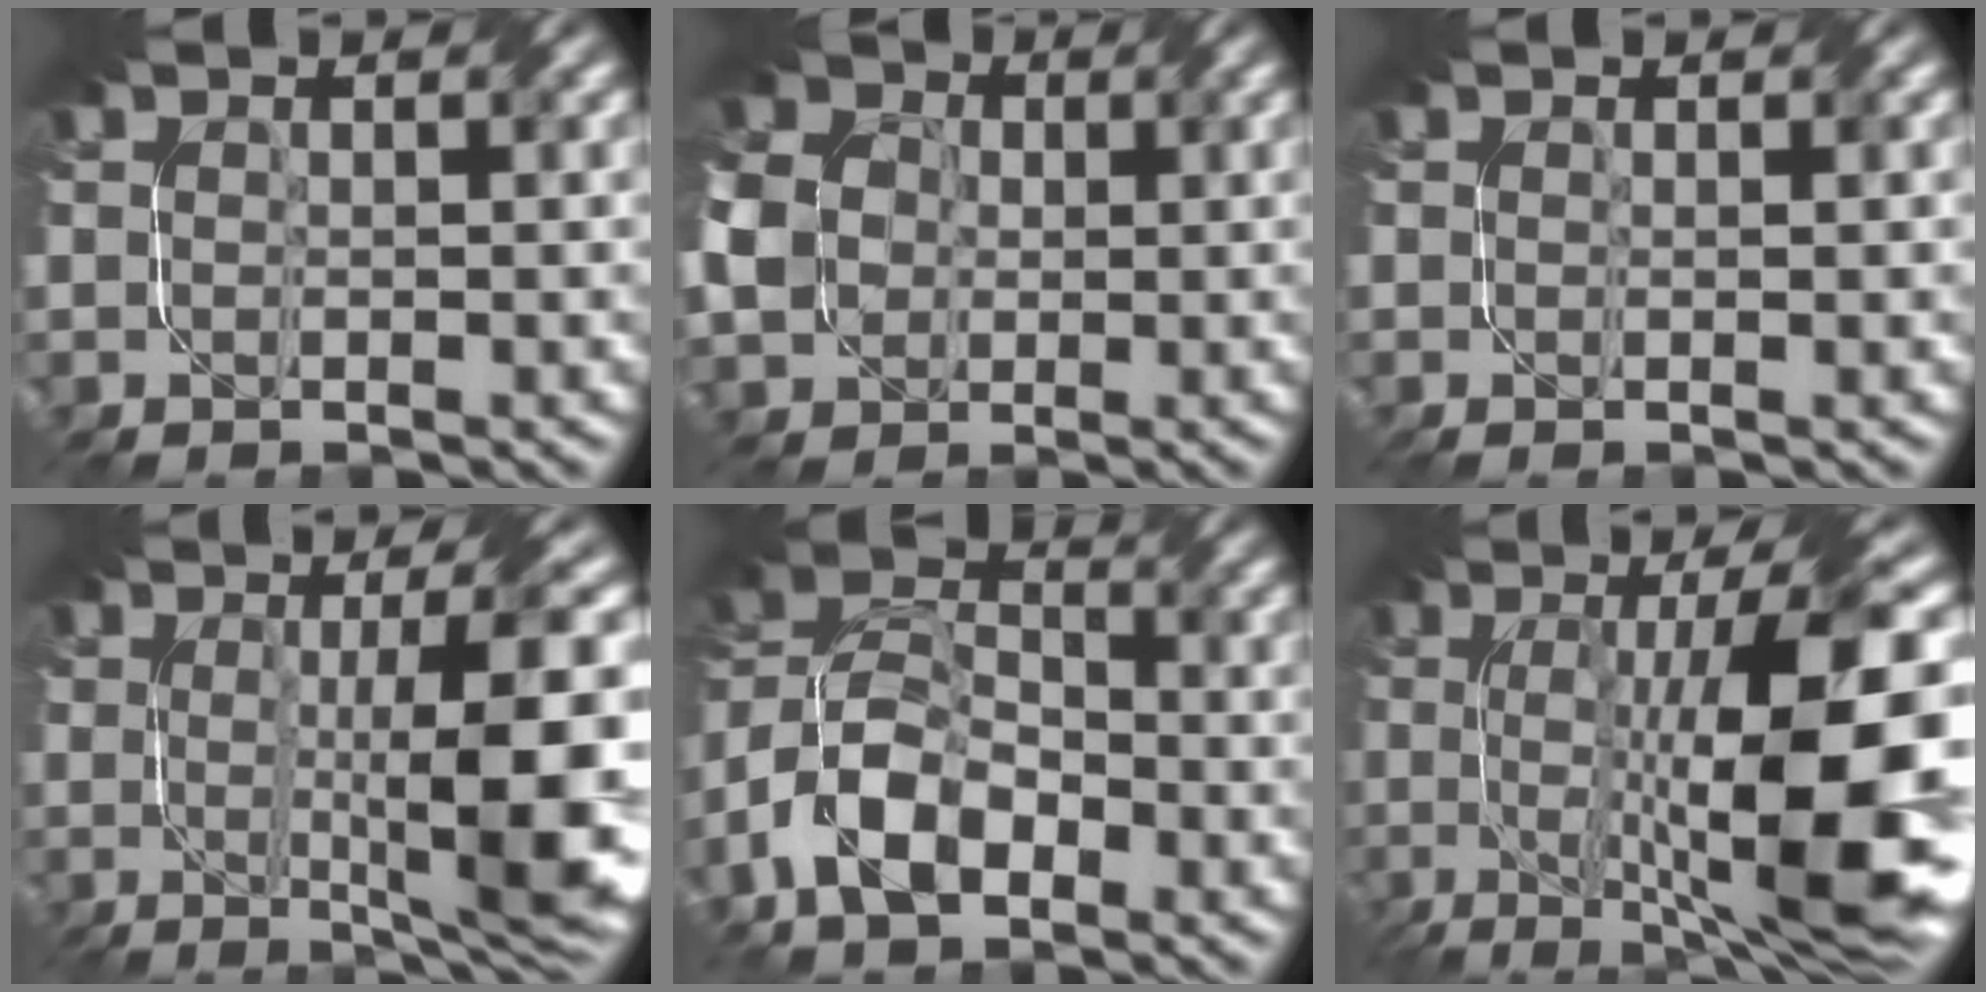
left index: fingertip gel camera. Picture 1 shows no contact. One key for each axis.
{"total": 7.4, "fx": 0.1, "fy": 6.4, "fz": 3.8, "tx": -0.104, "ty": 0.000, "tz": 0.005}
{"total": 0.7, "fx": 0.0, "fy": 0.1, "fz": 0.7, "tx": -0.010, "ty": -0.002, "tz": -0.003}
{"total": 11.1, "fx": -0.4, "fy": 2.5, "fz": 10.8, "tx": -0.144, "ty": -0.004, "tz": -0.001}
{"total": 8.5, "fx": -4.5, "fy": 4.8, "fz": 5.4, "tx": -0.112, "ty": 0.002, "tz": -0.092}
{"total": 14.7, "fx": -1.2, "fy": 3.7, "fz": 14.2, "tx": -0.194, "ty": 0.000, "tz": -0.018}